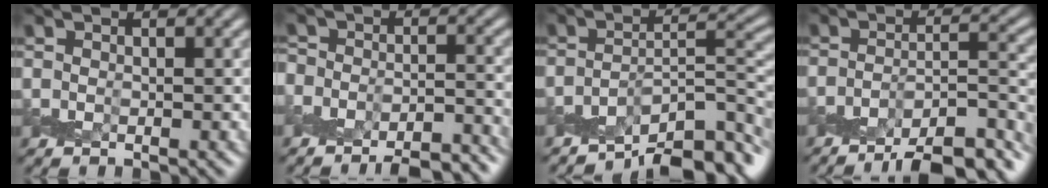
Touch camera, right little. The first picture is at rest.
{"total": 8.2, "force": [-7.5, 2.4, 2.1], "torque": [-0.013, 0.005, -0.113]}
{"total": 7.4, "force": [-5.9, 1.9, 4.1], "torque": [-0.049, -0.001, -0.098]}
{"total": 9.5, "force": [-8.0, 1.9, 4.6], "torque": [-0.056, 0.009, -0.122]}